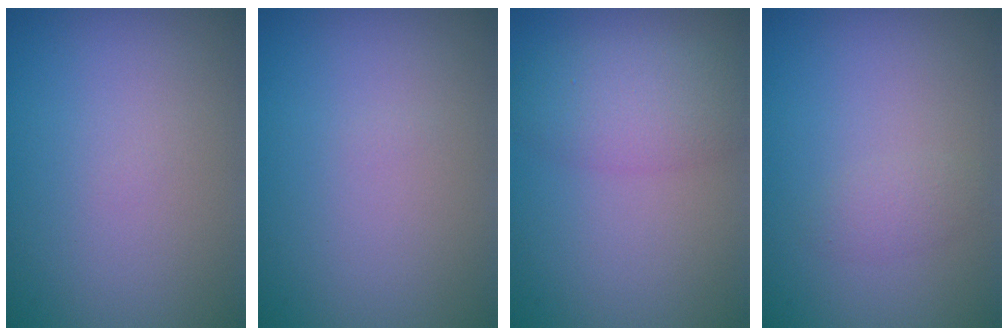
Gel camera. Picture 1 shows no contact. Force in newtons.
{"total": 0.0}
{"total": 3.9, "press": 3.9, "slide": 0.3}
{"total": 1.1, "press": 1.1, "slide": 0.0}